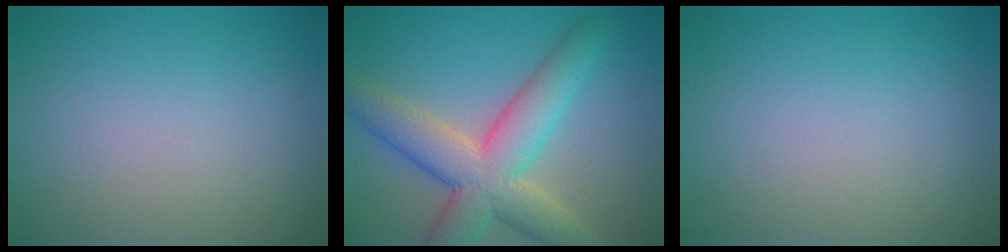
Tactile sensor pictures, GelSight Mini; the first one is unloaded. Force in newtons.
{"total": 8.0, "press": 8.0, "slide": 0.7}
{"total": 0.0}